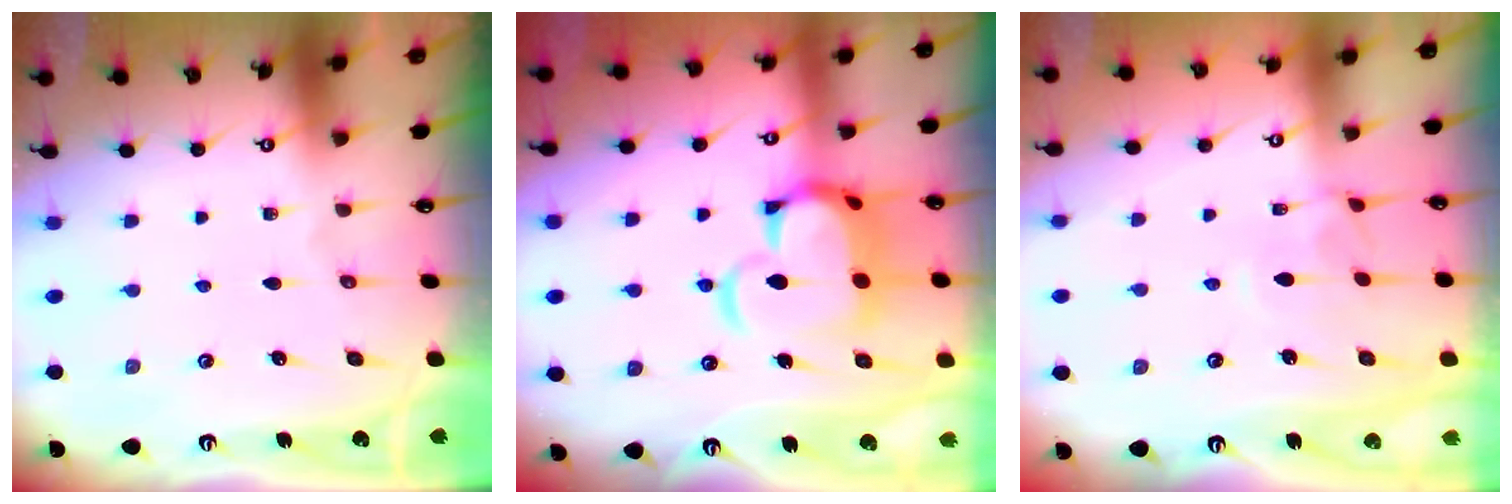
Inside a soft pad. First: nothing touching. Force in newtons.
{"total": 10.8, "press": 10.7, "slide": 1.7}
{"total": 3.4, "press": 3.4, "slide": 0.6}